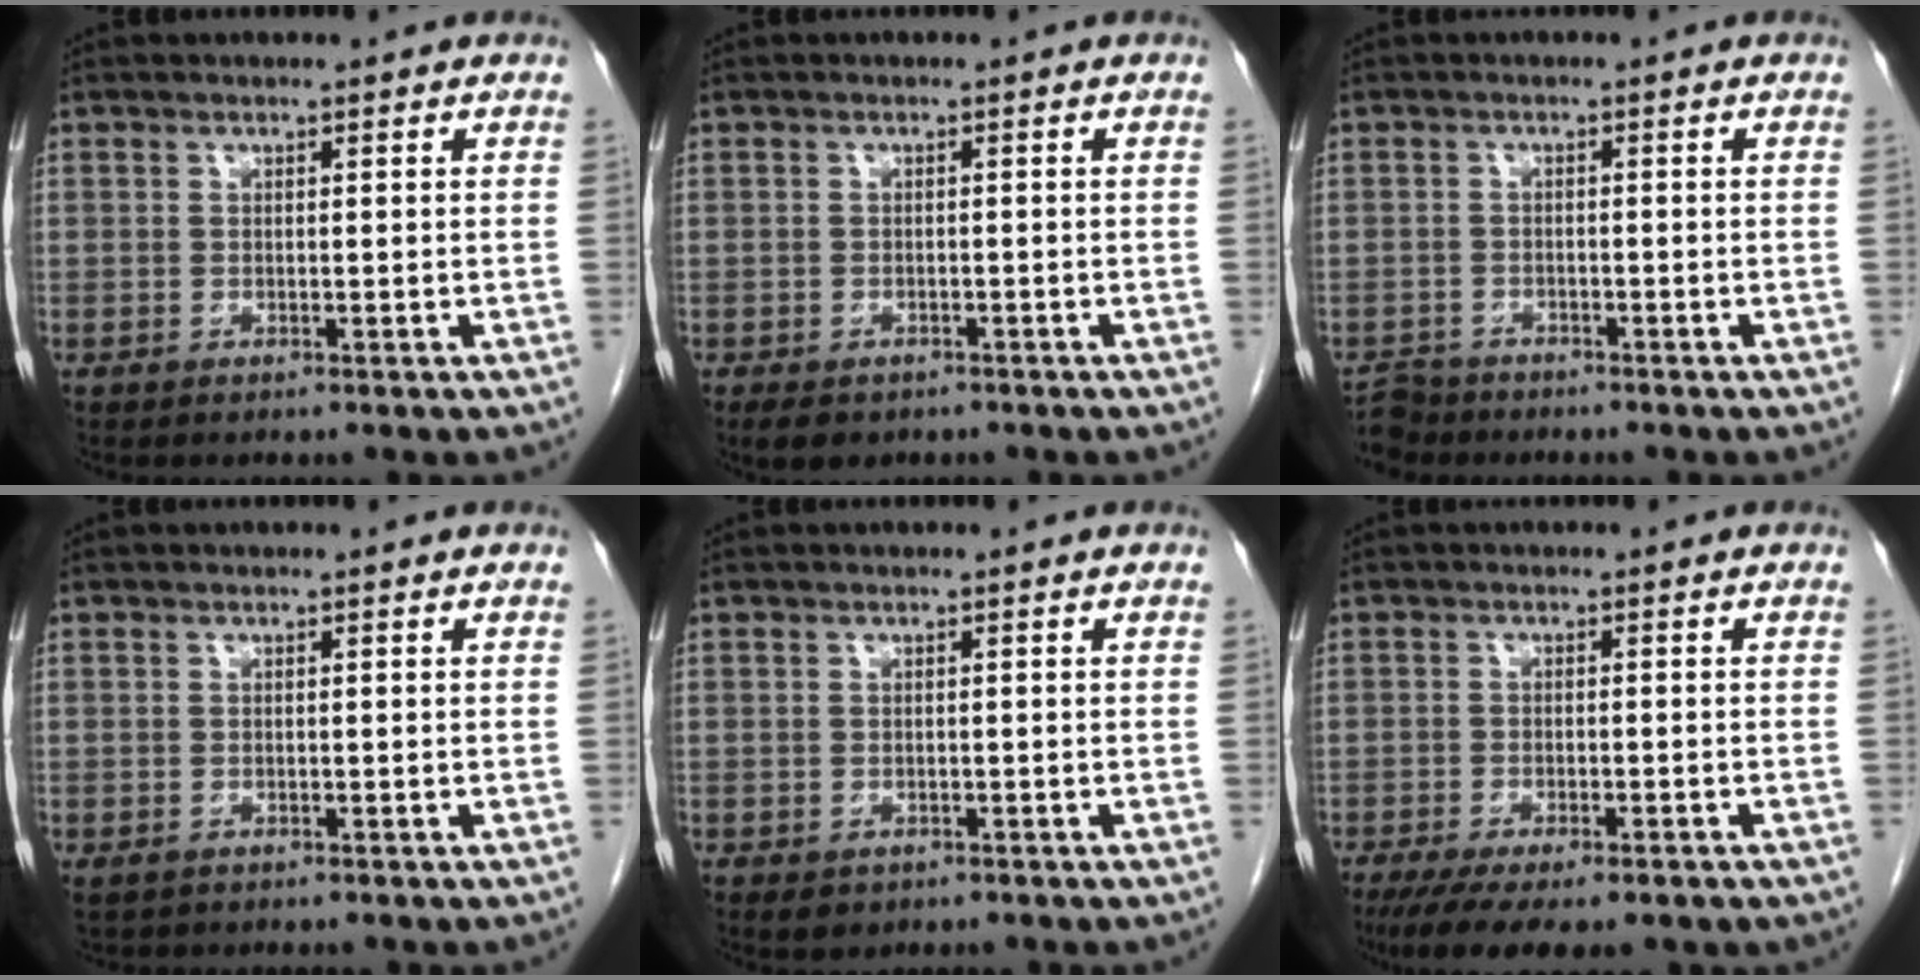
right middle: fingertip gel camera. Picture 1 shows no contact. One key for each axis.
{"total": 4.4, "fx": -3.2, "fy": 2.4, "fz": 1.8, "tx": -0.023, "ty": -0.003, "tz": -0.041}
{"total": 3.5, "fx": -3.3, "fy": 1.2, "fz": -0.4, "tx": 0.007, "ty": -0.006, "tz": -0.060}
{"total": 1.0, "fx": -0.6, "fy": 0.8, "fz": 0.4, "tx": -0.009, "ty": 0.001, "tz": -0.004}
{"total": 1.8, "fx": -1.0, "fy": 1.4, "fz": 0.6, "tx": -0.007, "ty": 0.001, "tz": -0.005}
{"total": 12.0, "fx": -8.6, "fy": 3.9, "fz": 7.4, "tx": -0.125, "ty": -0.017, "tz": -0.123}